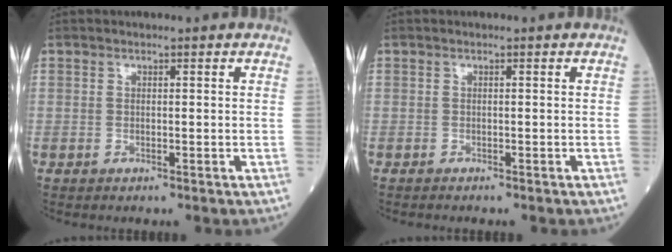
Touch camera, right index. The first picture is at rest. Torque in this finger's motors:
{"motor_torque": [-0.11, -0.02, 0.04, 0.01]}